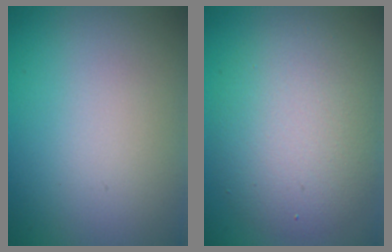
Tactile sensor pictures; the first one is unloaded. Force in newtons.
{"total": 6.0, "press": 6.0, "slide": 0.4}